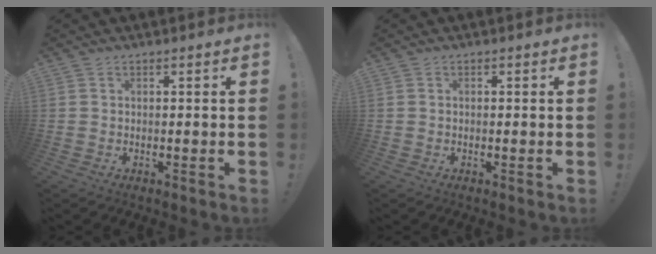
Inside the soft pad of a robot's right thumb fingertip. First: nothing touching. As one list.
[{"total": 0.0}]